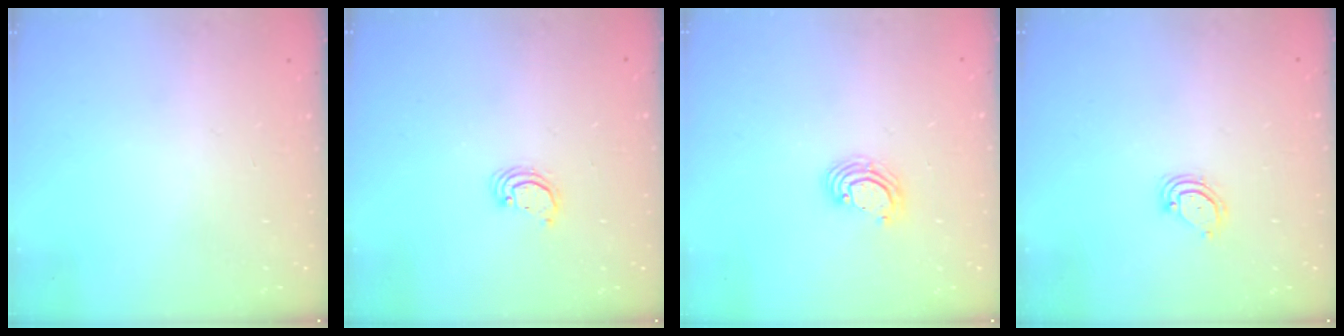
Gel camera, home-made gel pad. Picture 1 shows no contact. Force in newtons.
{"total": 2.7, "press": 2.7, "slide": 0.1}
{"total": 3.6, "press": 3.6, "slide": 0.2}
{"total": 4.3, "press": 4.3, "slide": 0.3}